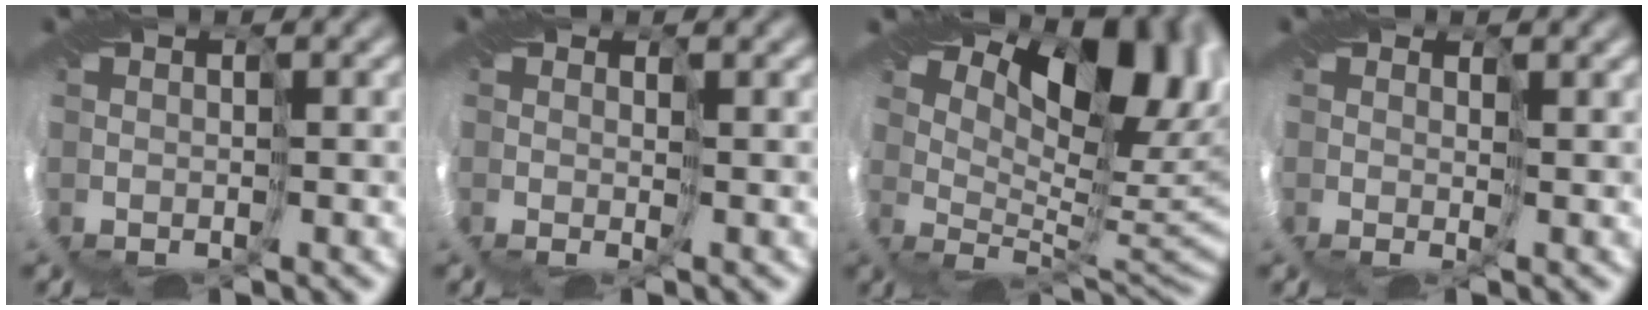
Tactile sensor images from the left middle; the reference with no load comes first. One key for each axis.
{"total": 0.7, "fx": 0.4, "fy": 0.2, "fz": 0.5, "tx": -0.014, "ty": 0.005, "tz": 0.002}
{"total": 9.7, "fx": 5.2, "fy": 4.2, "fz": 7.0, "tx": -0.095, "ty": 0.009, "tz": 0.093}
{"total": 0.9, "fx": 0.7, "fy": 0.3, "fz": 0.5, "tx": -0.013, "ty": 0.004, "tz": 0.009}